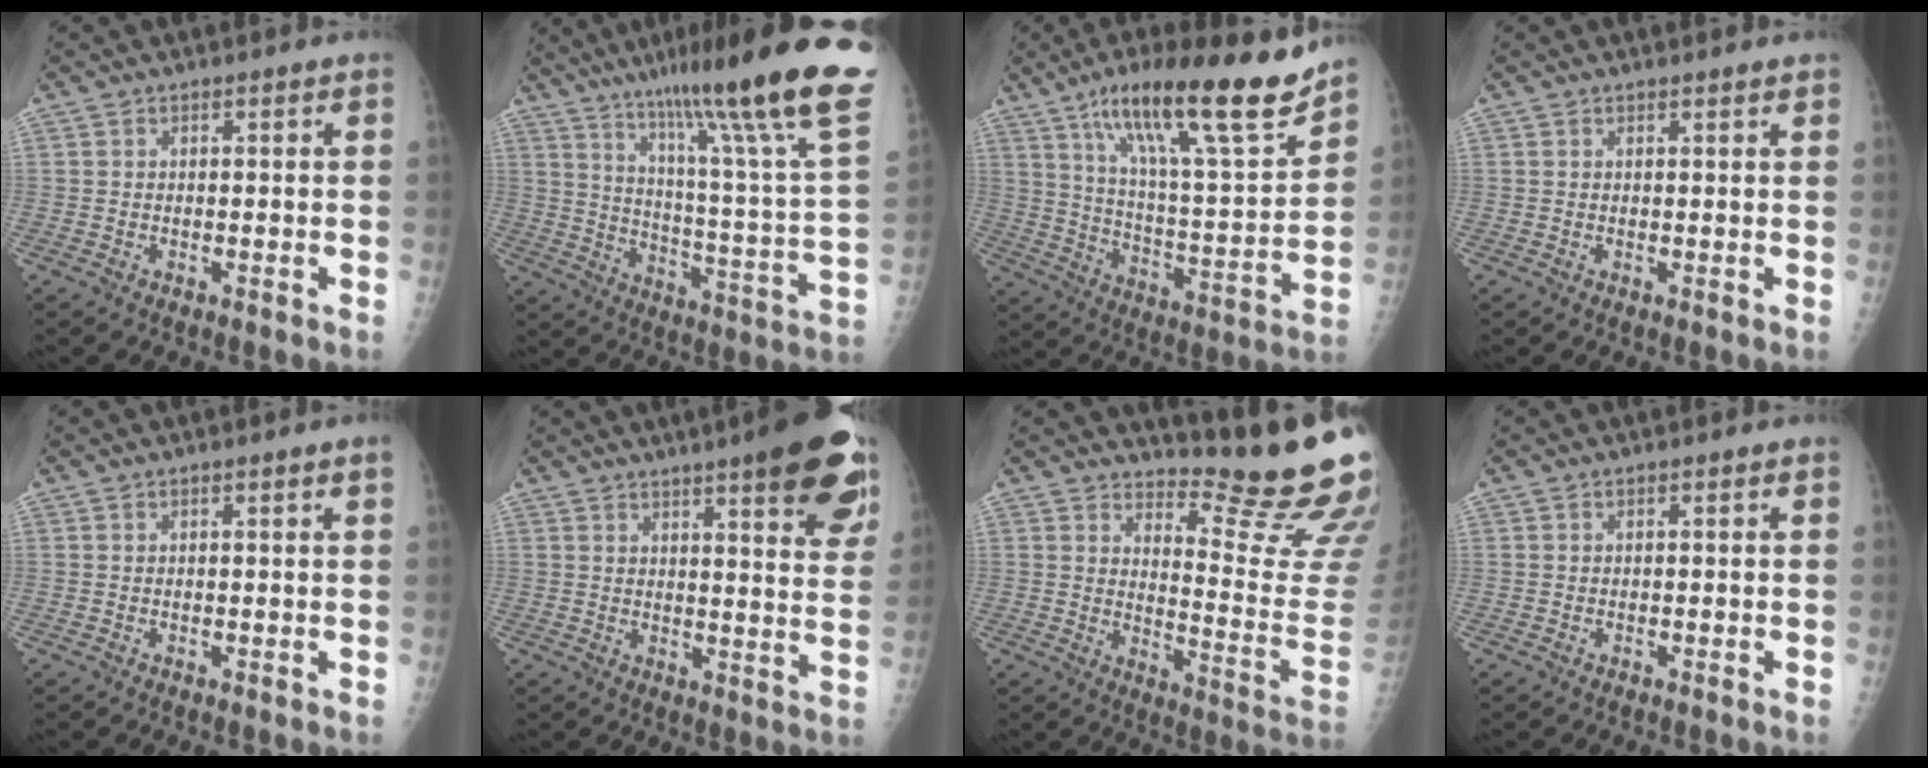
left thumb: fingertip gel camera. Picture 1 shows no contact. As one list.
[{"total": 30.2, "force": [20.1, 2.4, 22.3], "torque": [-0.295, -0.084, 0.301]}, {"total": 24.1, "force": [16.4, 4.2, 17.1], "torque": [-0.255, -0.065, 0.273]}, {"total": 1.3, "force": [1.2, 0.0, 0.6], "torque": [-0.005, 0.001, 0.016]}, {"total": 1.2, "force": [0.6, -0.2, 1.0], "torque": [-0.019, -0.001, 0.008]}, {"total": 17.5, "force": [10.7, 3.4, 13.4], "torque": [-0.146, -0.044, 0.128]}, {"total": 17.1, "force": [16.0, 0.4, 5.8], "torque": [-0.058, -0.206, 0.206]}, {"total": 0.0}]